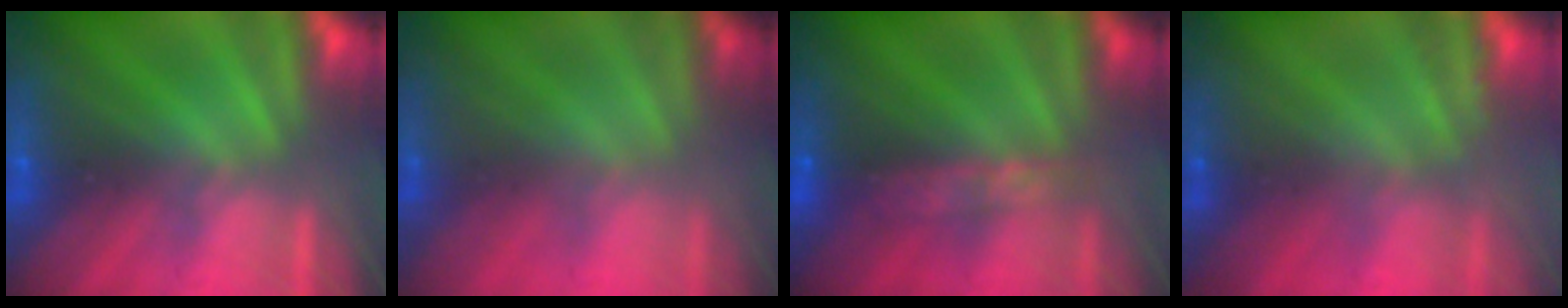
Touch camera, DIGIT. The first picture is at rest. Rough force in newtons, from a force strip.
{"total": 1.6}
{"total": 8.5}
{"total": 2.2}